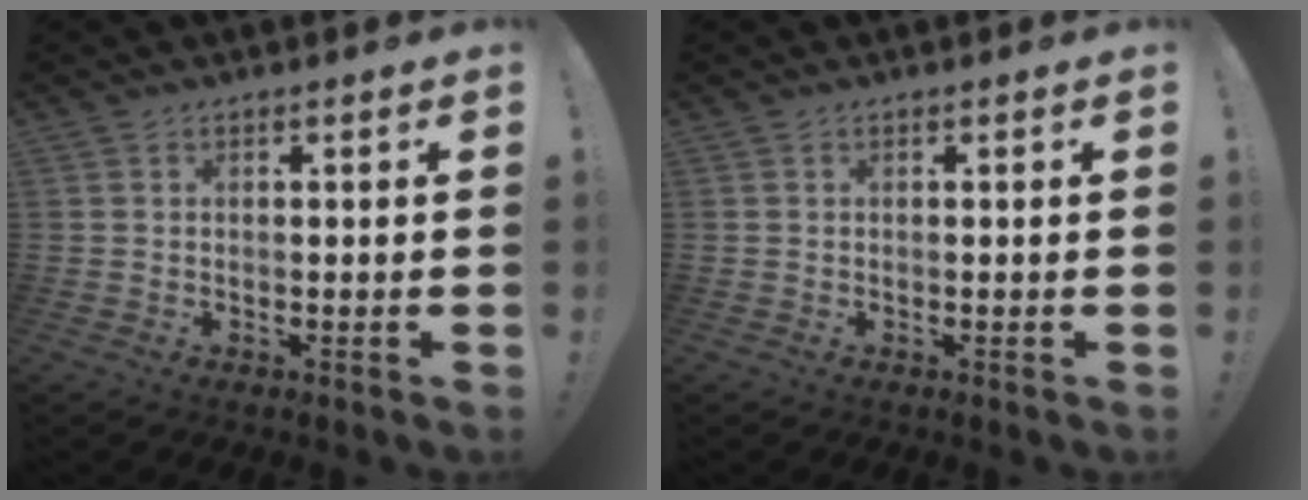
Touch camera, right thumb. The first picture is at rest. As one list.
[{"total": 0.0}]